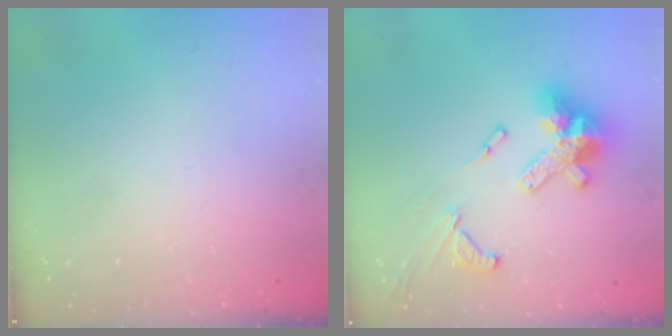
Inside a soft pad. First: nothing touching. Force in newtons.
{"total": 17.9, "press": 17.7, "slide": 2.1}